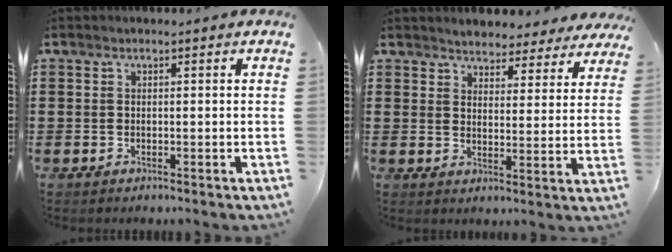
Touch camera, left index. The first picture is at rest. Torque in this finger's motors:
{"motor_torque": [2.14, 0.00, 0.40, 0.07]}